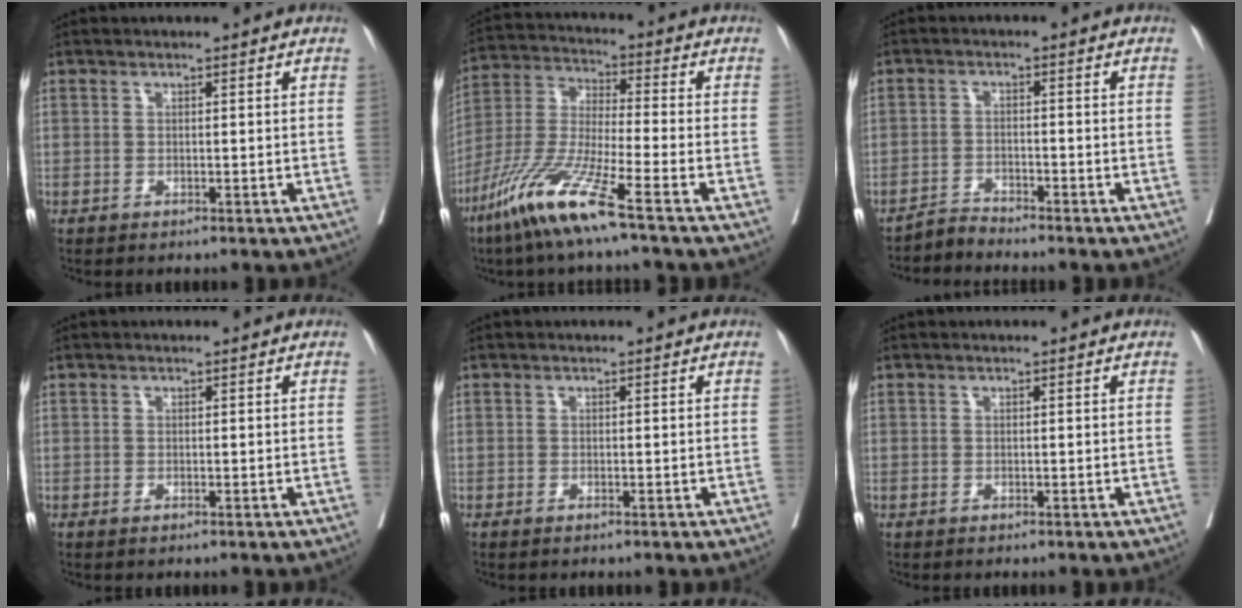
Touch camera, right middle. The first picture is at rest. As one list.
[{"total": 12.5, "force": [-7.8, -0.3, 9.8], "torque": [-0.213, -0.036, -0.162]}, {"total": 2.2, "force": [-2.1, -0.3, -0.8], "torque": [0.022, -0.013, -0.037]}, {"total": 0.0}, {"total": 0.0}, {"total": 0.0}]